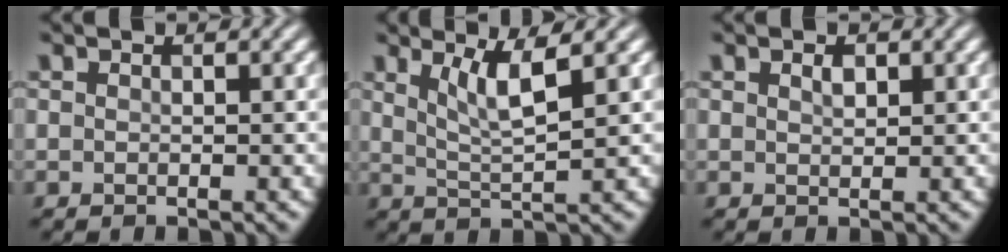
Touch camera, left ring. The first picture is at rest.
{"total": 3.7, "force": [1.7, 0.7, 3.2], "torque": [-0.059, -0.006, 0.037]}
{"total": 1.0, "force": [0.5, 0.5, 0.6], "torque": [-0.013, 0.001, 0.010]}